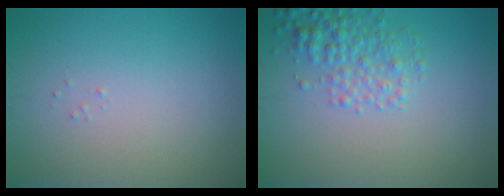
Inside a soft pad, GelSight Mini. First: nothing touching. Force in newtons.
{"total": 3.1, "press": 3.1, "slide": 0.1}